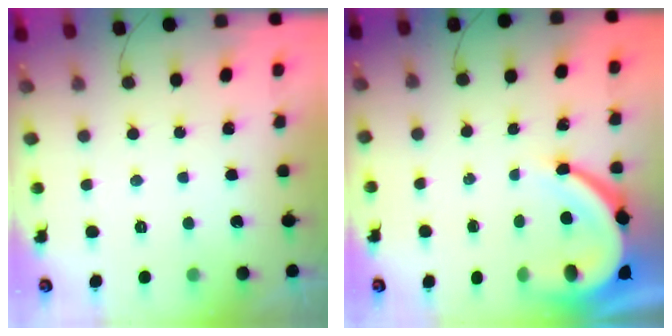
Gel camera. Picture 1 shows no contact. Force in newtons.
{"total": 11.3, "press": 11.2, "slide": 1.6}